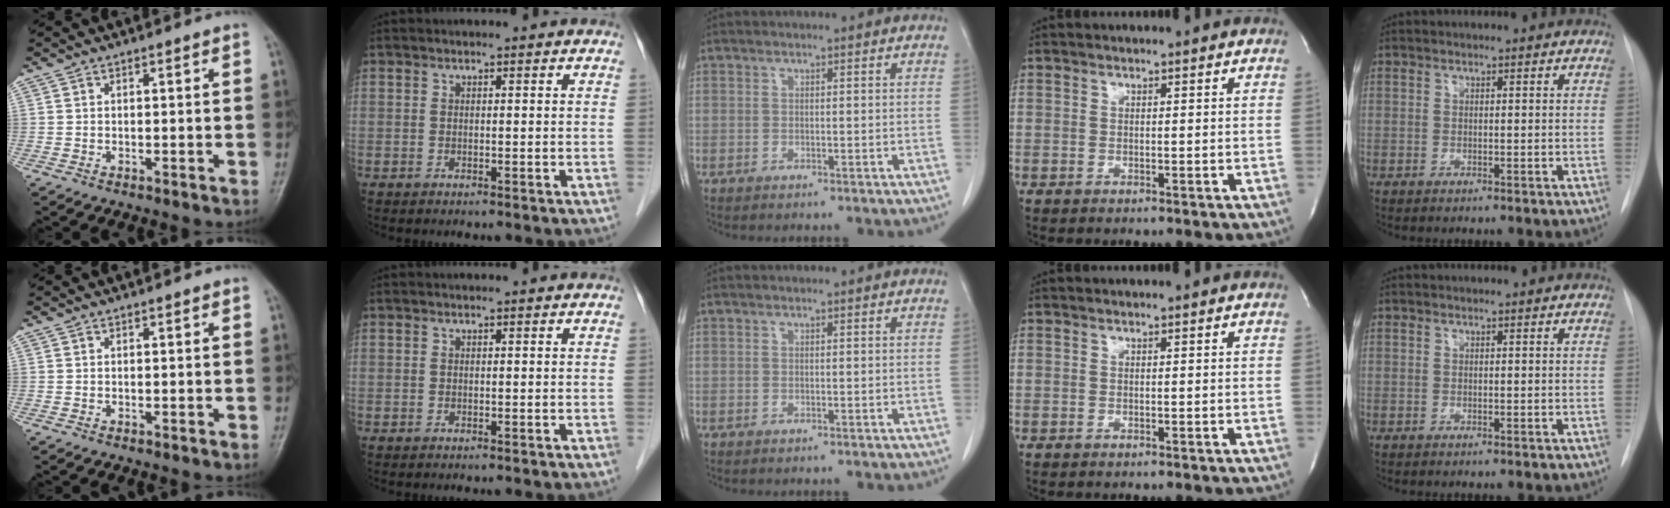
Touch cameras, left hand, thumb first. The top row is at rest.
{}